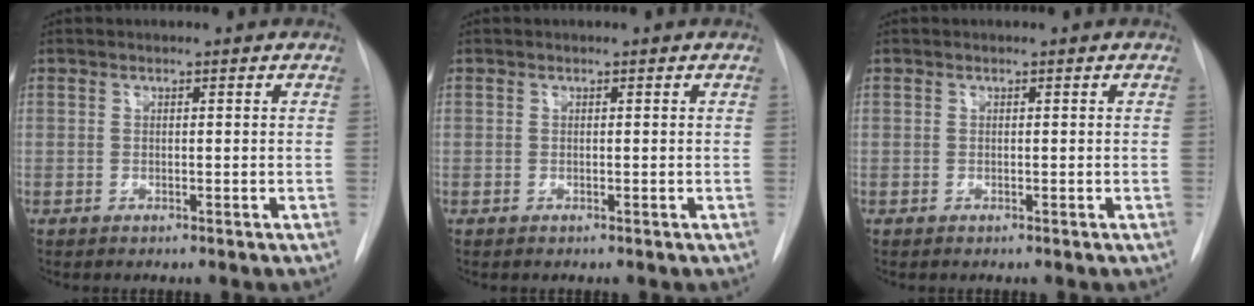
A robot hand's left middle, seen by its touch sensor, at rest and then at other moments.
{"total": 0.0}
{"total": 0.0}